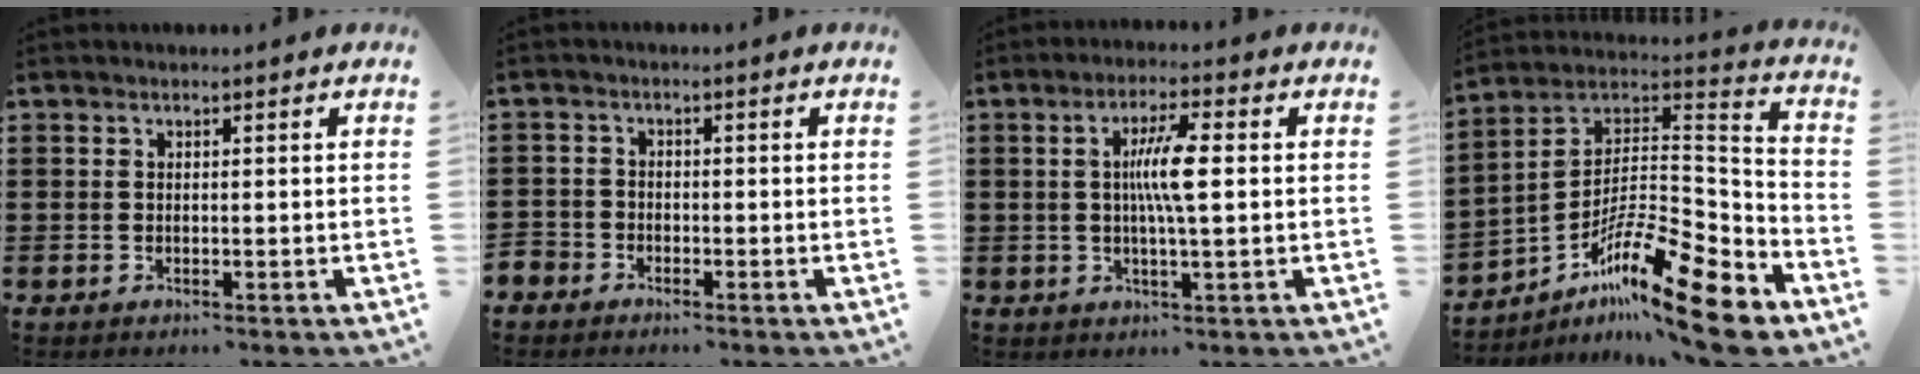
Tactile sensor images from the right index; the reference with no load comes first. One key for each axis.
{"total": 2.3, "fx": -1.9, "fy": 1.3, "fz": -0.2, "tx": -0.011, "ty": -0.003, "tz": -0.046}
{"total": 6.3, "fx": 0.5, "fy": 0.7, "fz": 6.3, "tx": -0.115, "ty": -0.001, "tz": 0.004}
{"total": 15.4, "fx": -10.8, "fy": 2.8, "fz": 10.5, "tx": -0.174, "ty": 0.024, "tz": -0.198}